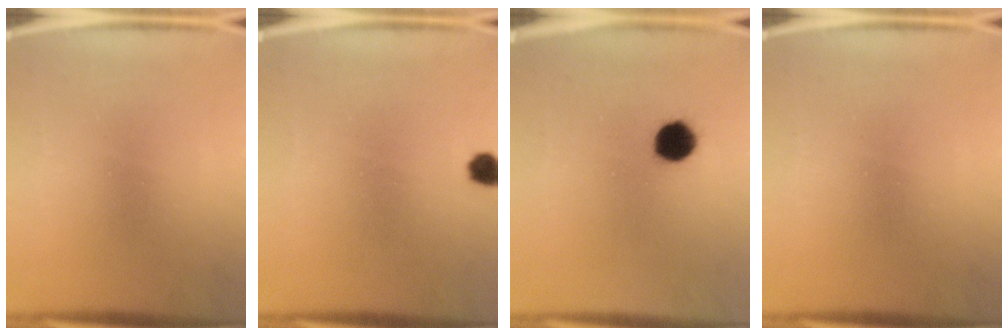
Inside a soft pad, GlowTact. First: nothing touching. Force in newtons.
{"total": 2.4}
{"total": 6.1}
{"total": 0.0}